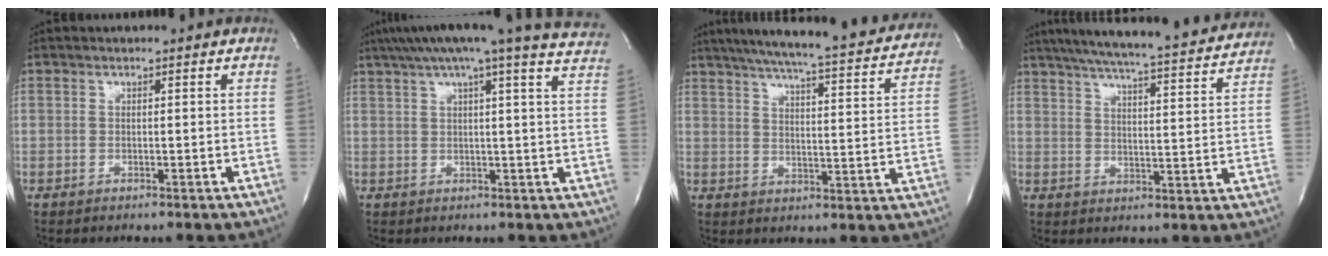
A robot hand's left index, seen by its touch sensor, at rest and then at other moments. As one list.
[{"total": 23.1, "force": [19.9, 0.1, 11.7], "torque": [-0.190, -0.005, 0.241]}, {"total": 26.1, "force": [23.3, 2.5, 11.3], "torque": [-0.177, -0.033, 0.289]}, {"total": 24.4, "force": [22.0, 1.9, 10.3], "torque": [-0.171, -0.018, 0.282]}]